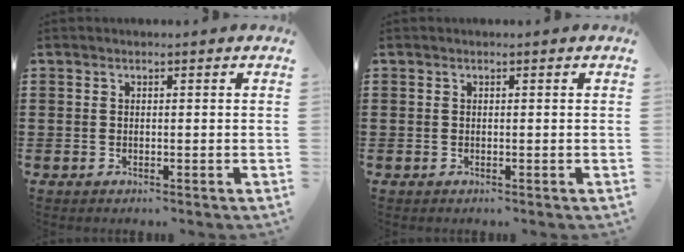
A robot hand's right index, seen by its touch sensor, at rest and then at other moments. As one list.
[{"total": 0.0}]